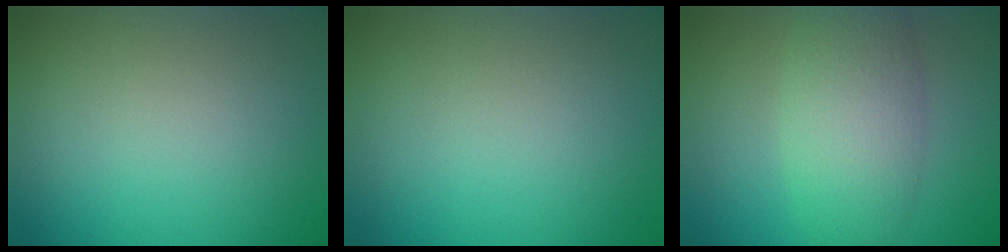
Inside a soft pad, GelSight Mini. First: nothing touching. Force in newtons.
{"total": 0.0}
{"total": 5.2, "press": 5.2, "slide": 0.1}